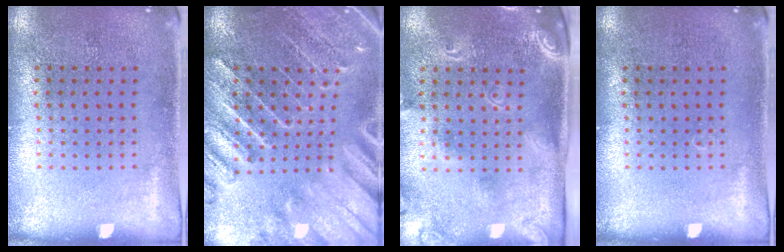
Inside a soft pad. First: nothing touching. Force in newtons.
{"total": 3.1, "press": 3.0, "slide": 1.0}
{"total": 2.4, "press": 1.7, "slide": 1.7}
{"total": 0.0}